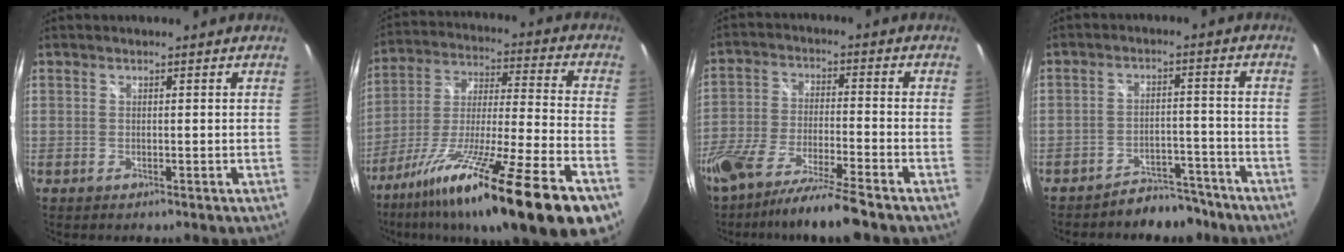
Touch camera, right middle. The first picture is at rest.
{"total": 26.8, "force": [-16.8, 1.2, 20.8], "torque": [-0.341, -0.070, -0.282]}
{"total": 13.3, "force": [-10.5, 0.9, 8.1], "torque": [-0.168, -0.034, -0.190]}
{"total": 7.4, "force": [-6.6, 3.1, 1.2], "torque": [-0.028, 0.020, -0.083]}